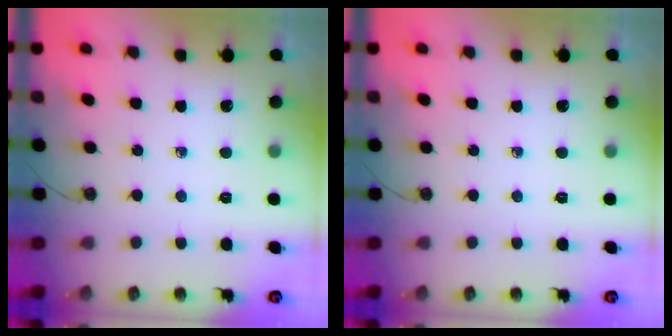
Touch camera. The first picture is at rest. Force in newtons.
{"total": 0.0}